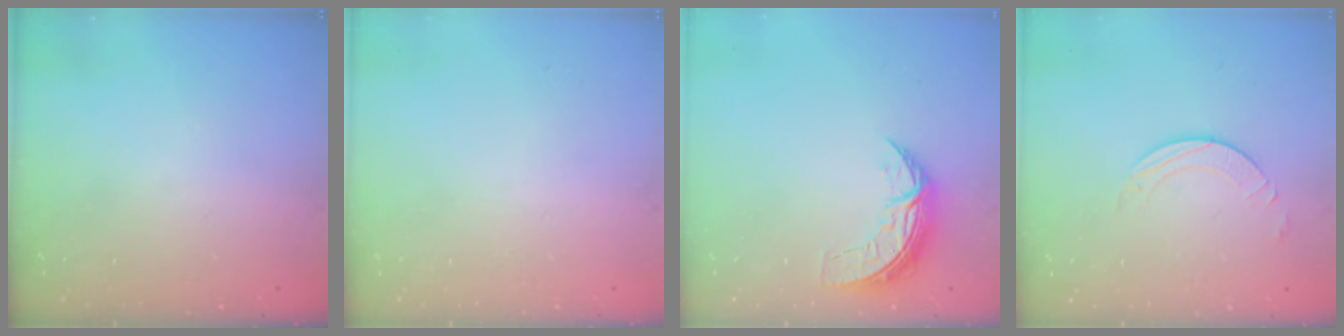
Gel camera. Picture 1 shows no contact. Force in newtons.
{"total": 0.0}
{"total": 7.1, "press": 7.0, "slide": 0.4}
{"total": 2.7, "press": 2.7, "slide": 0.2}